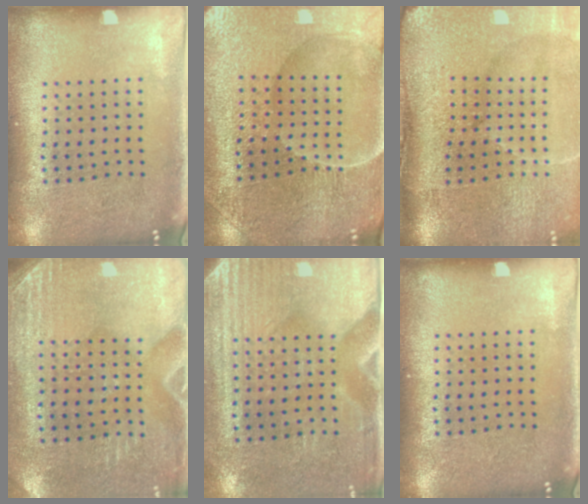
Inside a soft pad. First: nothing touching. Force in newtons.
{"total": 3.5, "press": 3.5, "slide": 0.3}
{"total": 5.1, "press": 4.1, "slide": 3.0}
{"total": 2.9, "press": 2.6, "slide": 1.2}
{"total": 3.0, "press": 2.7, "slide": 1.5}
{"total": 0.0}